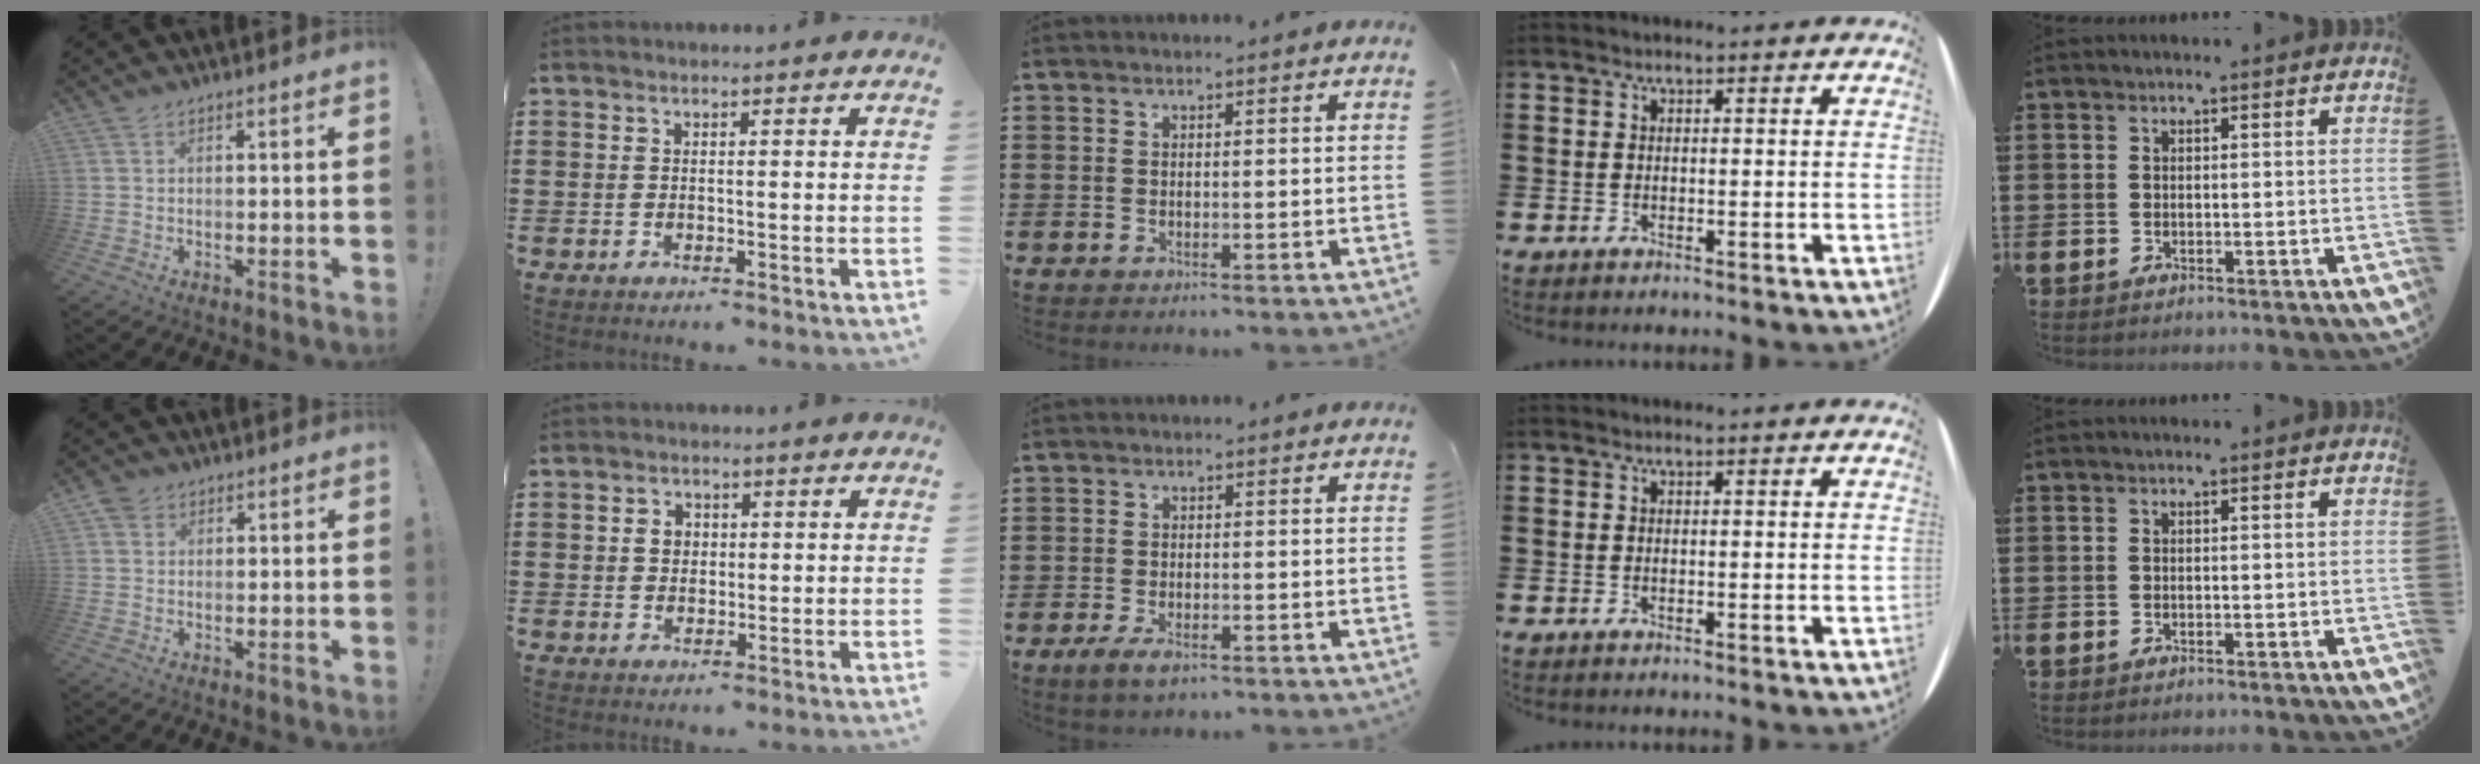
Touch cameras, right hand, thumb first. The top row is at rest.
{"thumb": {"total": 2.5, "force": [1.3, 2.0, 0.6], "torque": [-0.010, 0.001, 0.023]}, "index": {"total": 2.4, "force": [0.4, 2.0, 1.2], "torque": [-0.031, 0.011, 0.005]}, "middle": {"total": 2.8, "force": [-1.6, 1.0, 2.1], "torque": [-0.048, -0.002, -0.032]}}